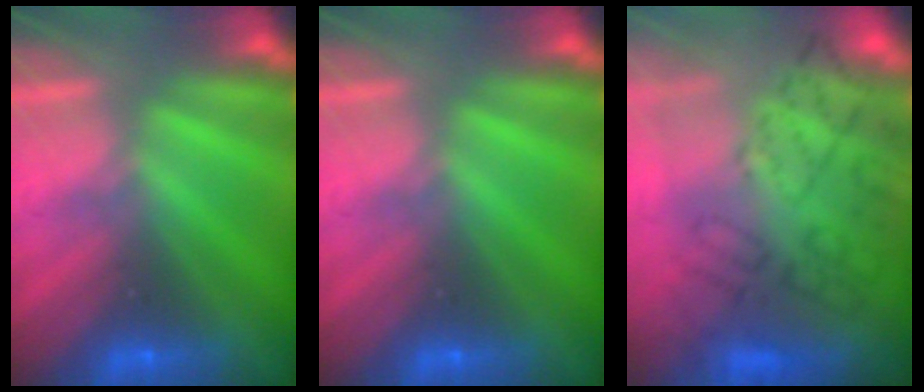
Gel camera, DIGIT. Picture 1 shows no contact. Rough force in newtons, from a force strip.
{"total": 0.0}
{"total": 11.0}